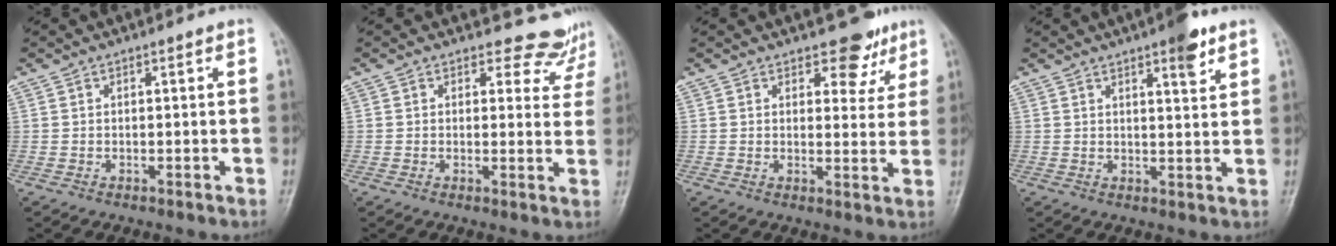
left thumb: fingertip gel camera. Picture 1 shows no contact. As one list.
[{"total": 5.9, "force": [5.3, 2.4, -0.7], "torque": [0.045, -0.039, 0.042]}, {"total": 6.6, "force": [4.5, 3.6, 3.3], "torque": [-0.004, -0.024, 0.059]}, {"total": 5.7, "force": [3.6, 1.4, 4.2], "torque": [-0.049, -0.019, 0.047]}]